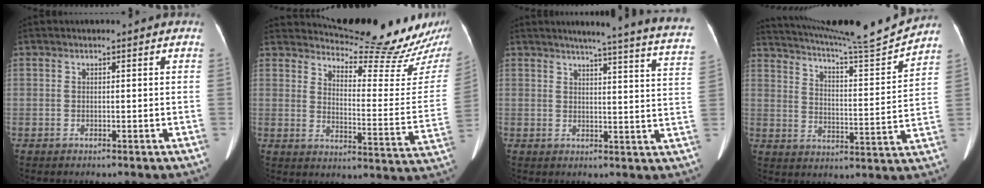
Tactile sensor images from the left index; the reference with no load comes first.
{"total": 16.2, "force": [15.9, 0.5, 3.1], "torque": [-0.045, -0.102, 0.194]}
{"total": 20.1, "force": [18.0, -0.9, 9.0], "torque": [-0.117, -0.069, 0.196]}
{"total": 16.1, "force": [15.3, -2.3, 4.2], "torque": [-0.084, -0.051, 0.229]}